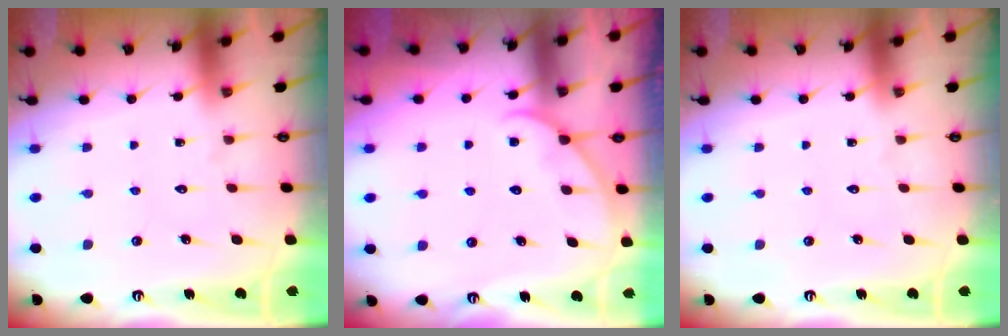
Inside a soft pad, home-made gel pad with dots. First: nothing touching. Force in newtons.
{"total": 3.9, "press": 3.9, "slide": 0.4}
{"total": 0.0}